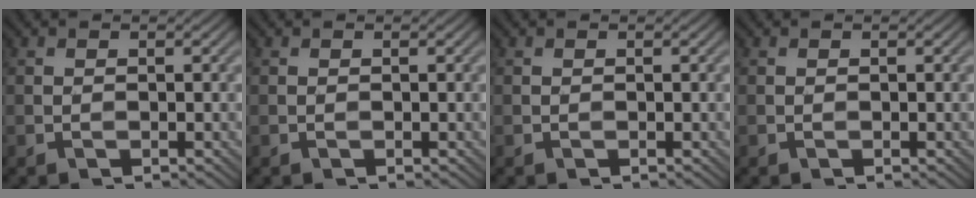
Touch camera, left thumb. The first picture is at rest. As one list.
[{"total": 0.0}, {"total": 0.0}, {"total": 0.0}]